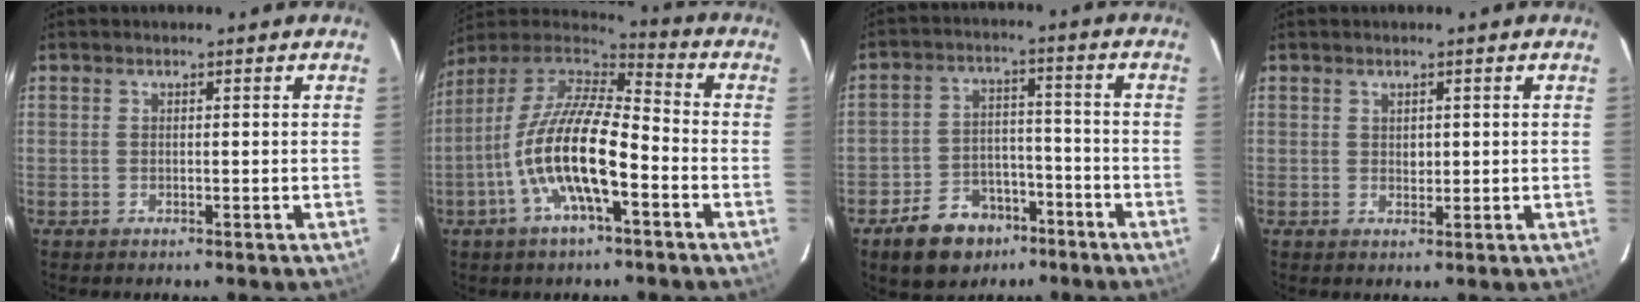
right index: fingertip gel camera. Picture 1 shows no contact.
{"total": 16.9, "force": [-5.8, 5.2, 15.0], "torque": [-0.289, -0.009, -0.114]}
{"total": 12.0, "force": [-7.7, 7.7, 4.9], "torque": [-0.114, 0.022, -0.105]}
{"total": 1.4, "force": [0.6, 1.1, 0.7], "torque": [-0.007, 0.003, 0.013]}